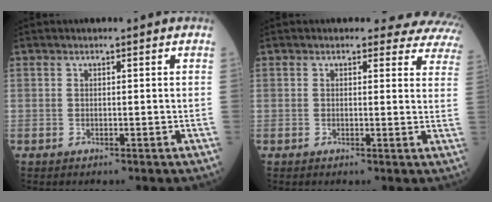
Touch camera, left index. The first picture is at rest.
{"total": 9.4, "force": [8.8, 3.3, 0.3], "torque": [0.048, -0.035, 0.048]}